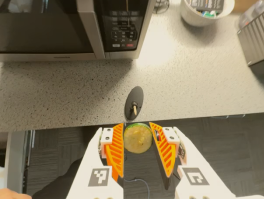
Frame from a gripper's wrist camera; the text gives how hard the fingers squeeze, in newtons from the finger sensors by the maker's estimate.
{"total": 9.5, "left": 9.8, "right": 9.2}